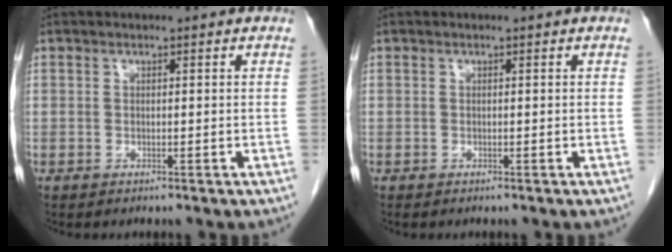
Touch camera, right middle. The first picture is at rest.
{"total": 0.0}